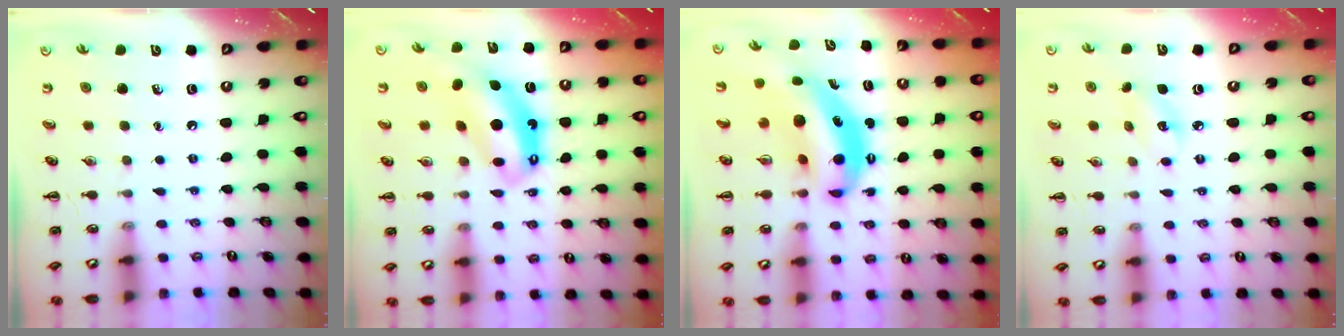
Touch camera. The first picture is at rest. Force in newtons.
{"total": 10.6, "press": 10.2, "slide": 2.9}
{"total": 9.5, "press": 9.1, "slide": 2.4}
{"total": 4.6, "press": 4.6, "slide": 0.6}